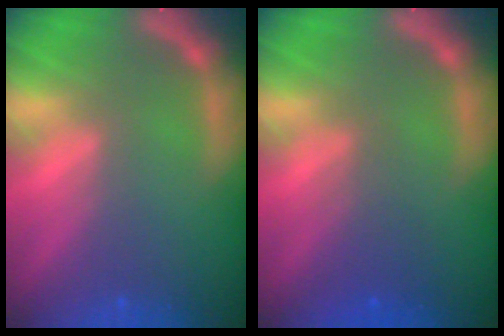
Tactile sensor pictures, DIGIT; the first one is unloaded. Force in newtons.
{"total": 2.5}